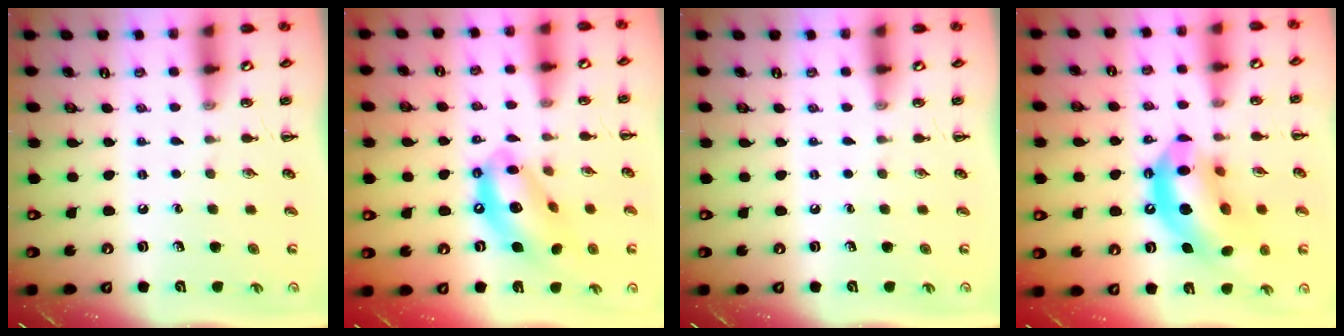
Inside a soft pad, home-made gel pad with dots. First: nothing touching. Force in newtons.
{"total": 14.8, "press": 14.2, "slide": 4.0}
{"total": 0.0}
{"total": 17.3, "press": 16.7, "slide": 4.5}